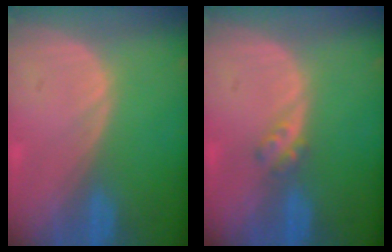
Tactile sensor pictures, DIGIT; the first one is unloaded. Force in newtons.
{"total": 2.3, "press": 2.0, "slide": 1.2}